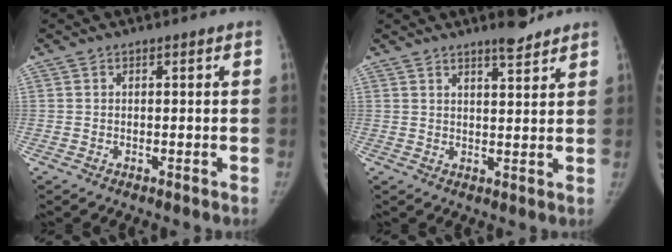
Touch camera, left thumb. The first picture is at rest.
{"total": 4.6, "force": [3.8, 0.7, 2.5], "torque": [-0.029, -0.029, 0.056]}